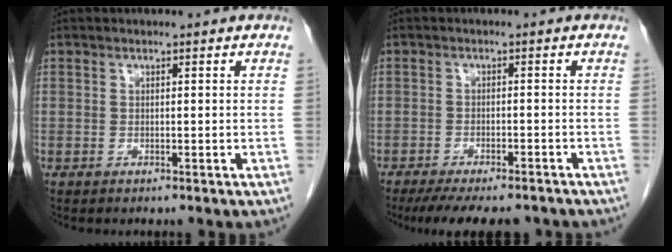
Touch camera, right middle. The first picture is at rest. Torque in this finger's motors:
{"motor_torque": [1.14, -1.00, 0.08, 0.06]}